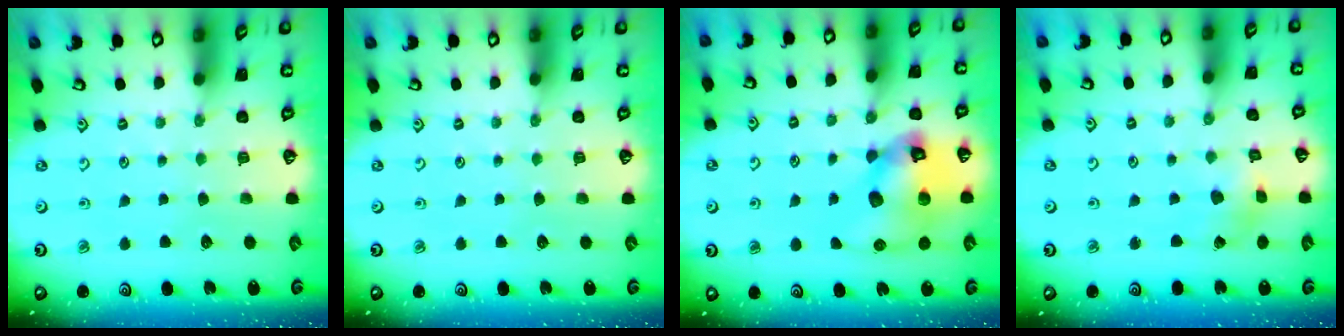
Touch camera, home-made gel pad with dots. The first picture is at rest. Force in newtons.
{"total": 0.0}
{"total": 14.5, "press": 14.3, "slide": 2.3}
{"total": 2.6, "press": 2.6, "slide": 0.5}